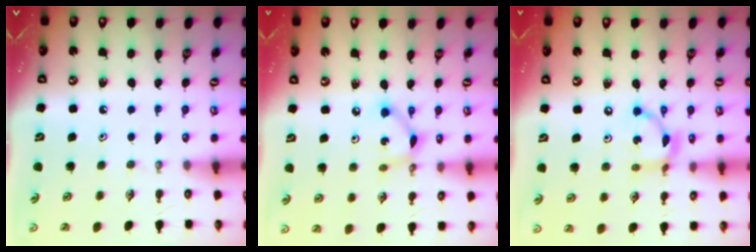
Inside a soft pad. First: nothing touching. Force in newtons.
{"total": 7.0, "press": 7.0, "slide": 0.3}
{"total": 9.8, "press": 9.8, "slide": 0.5}